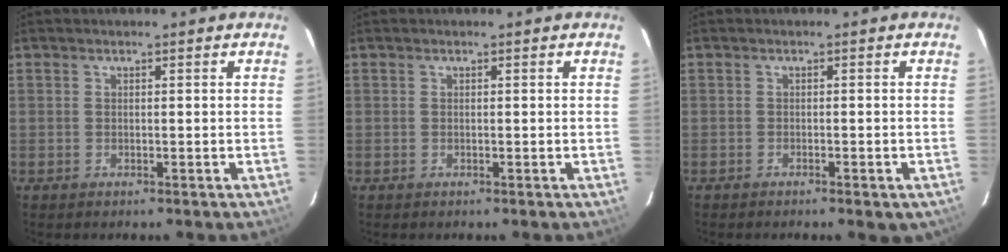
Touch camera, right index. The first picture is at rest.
{"total": 0.0}
{"total": 2.5, "force": [-1.7, 1.0, 1.6], "torque": [-0.031, -0.004, -0.019]}